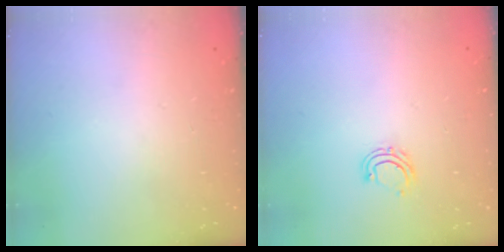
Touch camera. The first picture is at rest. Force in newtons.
{"total": 5.8, "press": 5.7, "slide": 1.1}